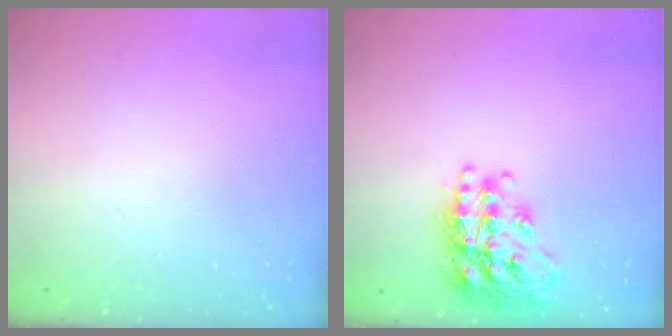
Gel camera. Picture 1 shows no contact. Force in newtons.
{"total": 21.9, "press": 21.8, "slide": 1.8}